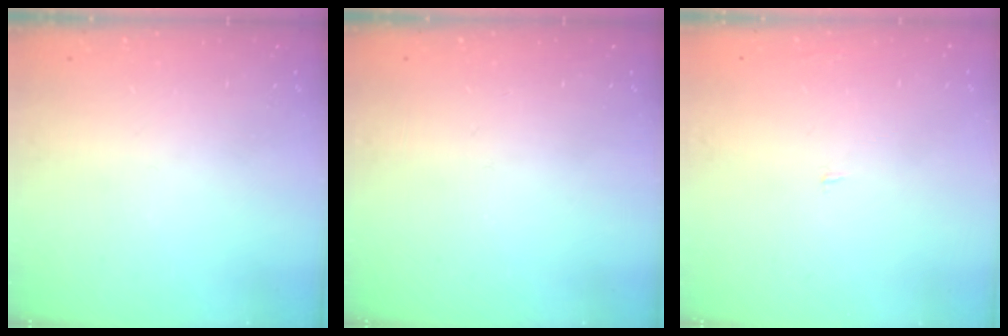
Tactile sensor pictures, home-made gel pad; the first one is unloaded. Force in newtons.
{"total": 0.0}
{"total": 1.2, "press": 1.2, "slide": 0.1}